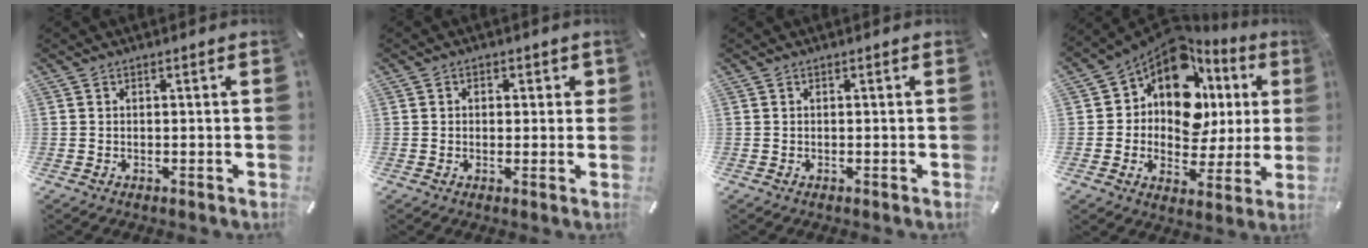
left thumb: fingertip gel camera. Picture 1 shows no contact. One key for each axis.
{"total": 2.4, "fx": -0.1, "fy": 2.0, "fz": 1.4, "tx": -0.001, "ty": 0.000, "tz": -0.010}
{"total": 0.0}
{"total": 13.8, "fx": 6.3, "fy": 9.8, "fz": 7.4, "tx": -0.140, "ty": -0.060, "tz": 0.114}